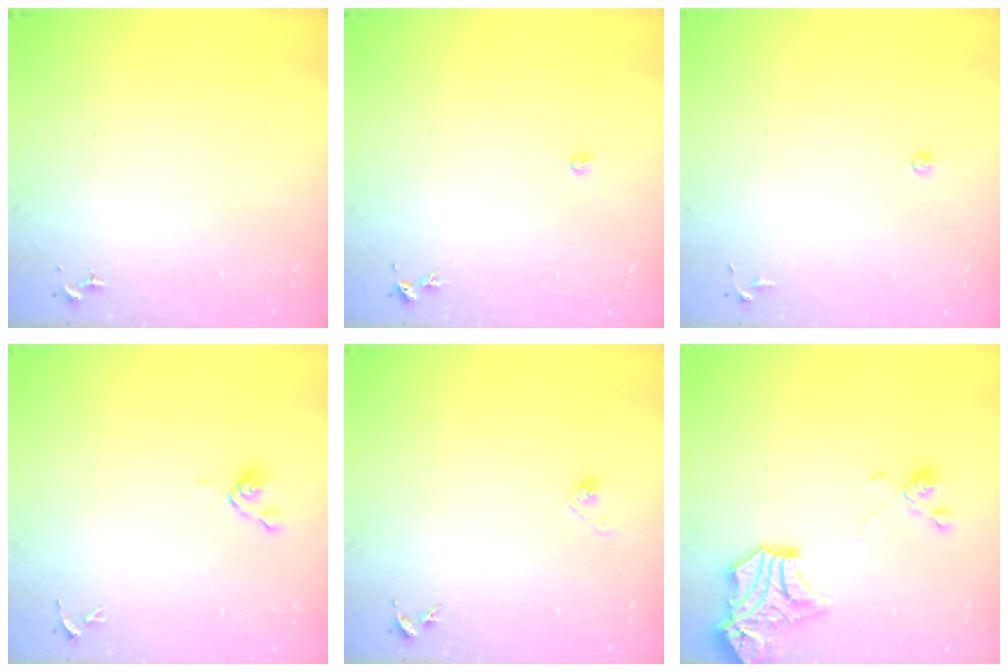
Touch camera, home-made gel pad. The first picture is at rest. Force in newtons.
{"total": 2.2, "press": 2.2, "slide": 0.3}
{"total": 5.5, "press": 5.5, "slide": 0.5}
{"total": 5.8, "press": 5.8, "slide": 0.7}
{"total": 3.0, "press": 2.9, "slide": 0.9}
{"total": 18.0, "press": 17.9, "slide": 1.8}